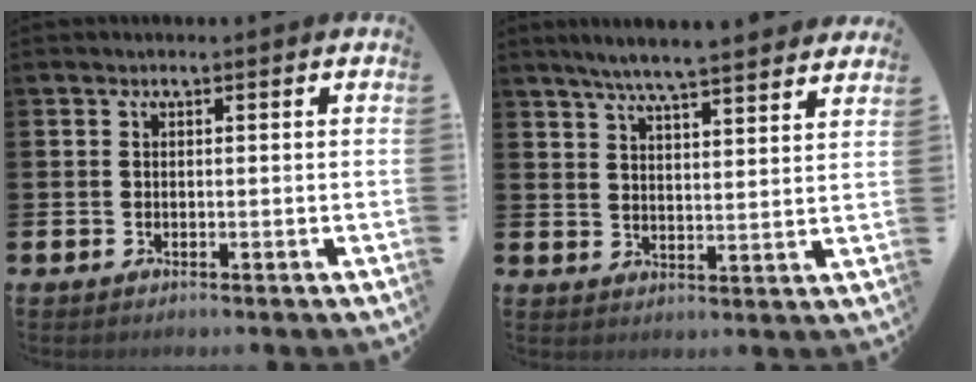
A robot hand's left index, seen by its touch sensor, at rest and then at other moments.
{"total": 6.4, "force": [6.1, -0.2, 1.8], "torque": [-0.048, -0.035, 0.107]}